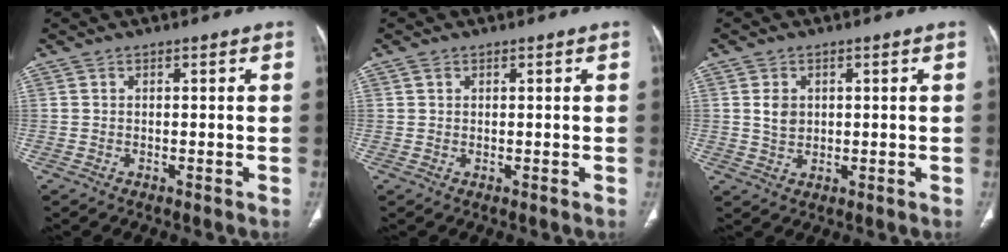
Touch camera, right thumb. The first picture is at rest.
{"total": 1.0, "force": [0.6, 0.7, 0.5], "torque": [-0.006, 0.001, 0.011]}
{"total": 3.5, "force": [0.7, 2.8, 2.0], "torque": [-0.020, -0.003, 0.015]}